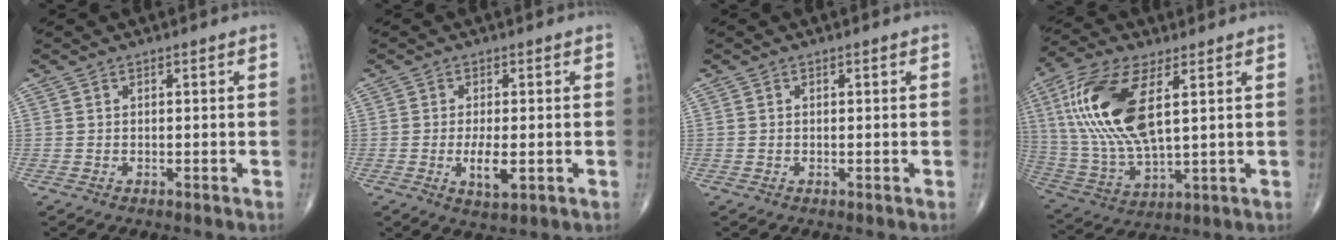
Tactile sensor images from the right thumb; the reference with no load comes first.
{"total": 4.9, "force": [-1.0, 1.8, 4.5], "torque": [-0.082, -0.010, -0.016]}
{"total": 0.0}
{"total": 19.3, "force": [5.3, 8.2, 16.6], "torque": [-0.360, -0.014, 0.104]}